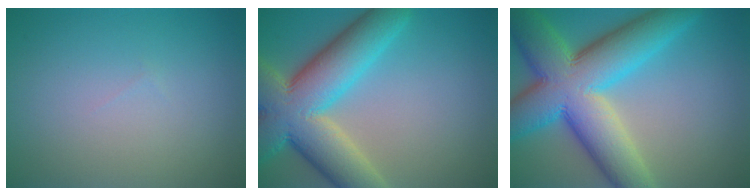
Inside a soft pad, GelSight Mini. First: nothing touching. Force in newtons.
{"total": 11.6, "press": 11.6, "slide": 1.0}
{"total": 13.3, "press": 13.3, "slide": 0.4}